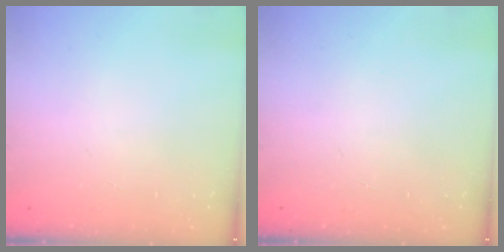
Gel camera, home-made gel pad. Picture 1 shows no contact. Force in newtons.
{"total": 0.0}